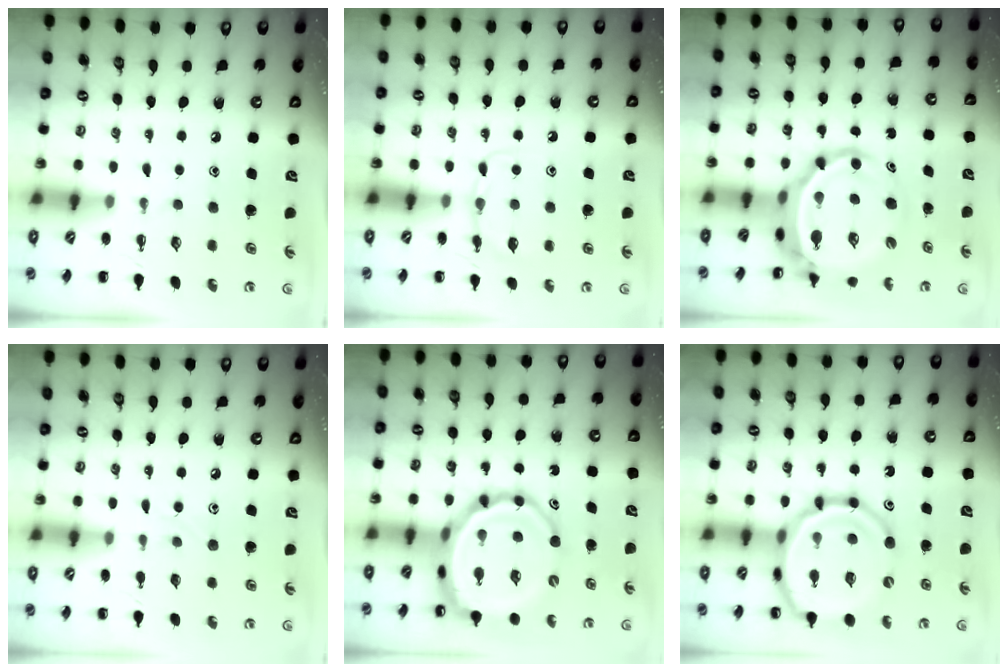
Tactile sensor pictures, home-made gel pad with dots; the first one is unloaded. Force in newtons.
{"total": 6.2, "press": 6.1, "slide": 1.5}
{"total": 8.2, "press": 7.8, "slide": 2.6}
{"total": 4.0, "press": 3.7, "slide": 1.4}
{"total": 16.7, "press": 16.0, "slide": 4.6}
{"total": 22.2, "press": 21.9, "slide": 4.0}